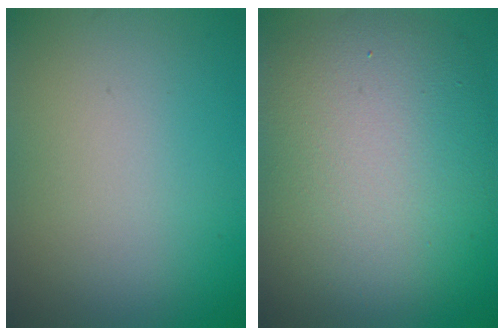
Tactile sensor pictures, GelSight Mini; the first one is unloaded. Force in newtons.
{"total": 12.4, "press": 12.3, "slide": 1.1}